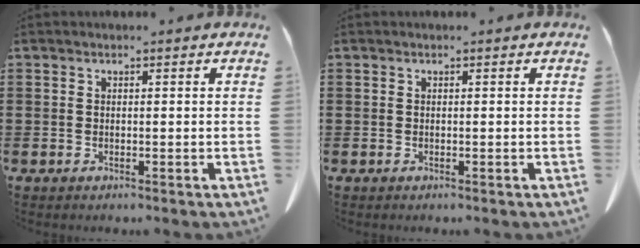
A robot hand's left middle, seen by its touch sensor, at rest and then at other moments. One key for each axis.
{"total": 0.0}